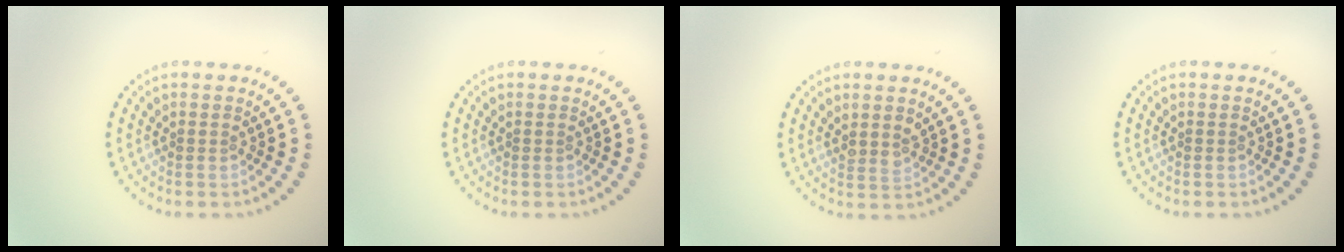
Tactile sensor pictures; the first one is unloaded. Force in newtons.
{"total": 0.0}
{"total": 1.3, "press": 1.1, "slide": 0.8}
{"total": 0.0}